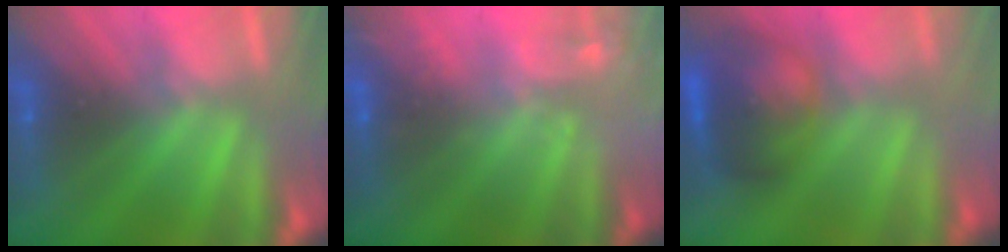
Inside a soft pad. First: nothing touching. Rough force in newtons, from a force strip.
{"total": 2.1}
{"total": 8.9}